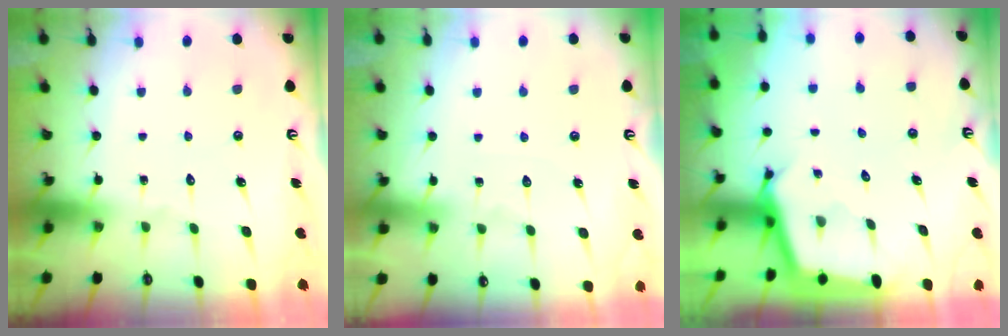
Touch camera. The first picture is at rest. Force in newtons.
{"total": 4.3, "press": 4.2, "slide": 0.5}
{"total": 2.7, "press": 2.7, "slide": 0.1}